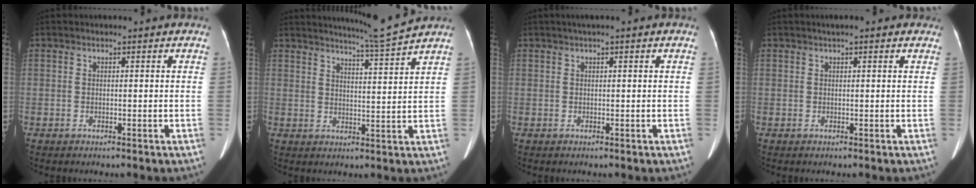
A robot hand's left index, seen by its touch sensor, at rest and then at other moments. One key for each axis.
{"total": 6.5, "fx": 6.0, "fy": -2.2, "fz": 1.2, "tx": -0.032, "ty": -0.027, "tz": 0.095}
{"total": 1.5, "fx": 0.7, "fy": 0.0, "fz": 1.3, "tx": -0.026, "ty": 0.012, "tz": 0.011}
{"total": 2.7, "fx": 1.8, "fy": 0.6, "fz": 1.8, "tx": -0.025, "ty": 0.021, "tz": 0.023}